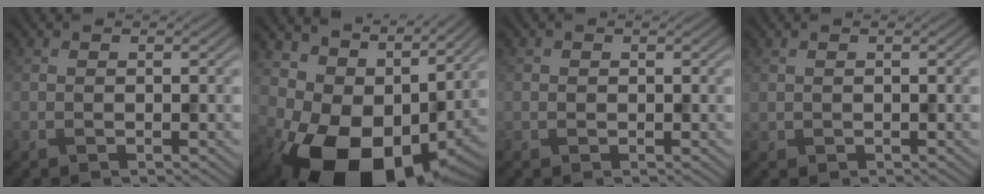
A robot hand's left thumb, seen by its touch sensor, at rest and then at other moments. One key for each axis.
{"total": 15.2, "fx": -0.5, "fy": 10.4, "fz": 11.1, "tx": -0.199, "ty": -0.029, "tz": 0.011}
{"total": 0.6, "fx": 0.0, "fy": 0.6, "fz": 0.0, "tx": 0.001, "ty": -0.003, "tz": -0.002}
{"total": 0.6, "fx": 0.4, "fy": 0.5, "fz": 0.1, "tx": -0.004, "ty": -0.003, "tz": 0.012}